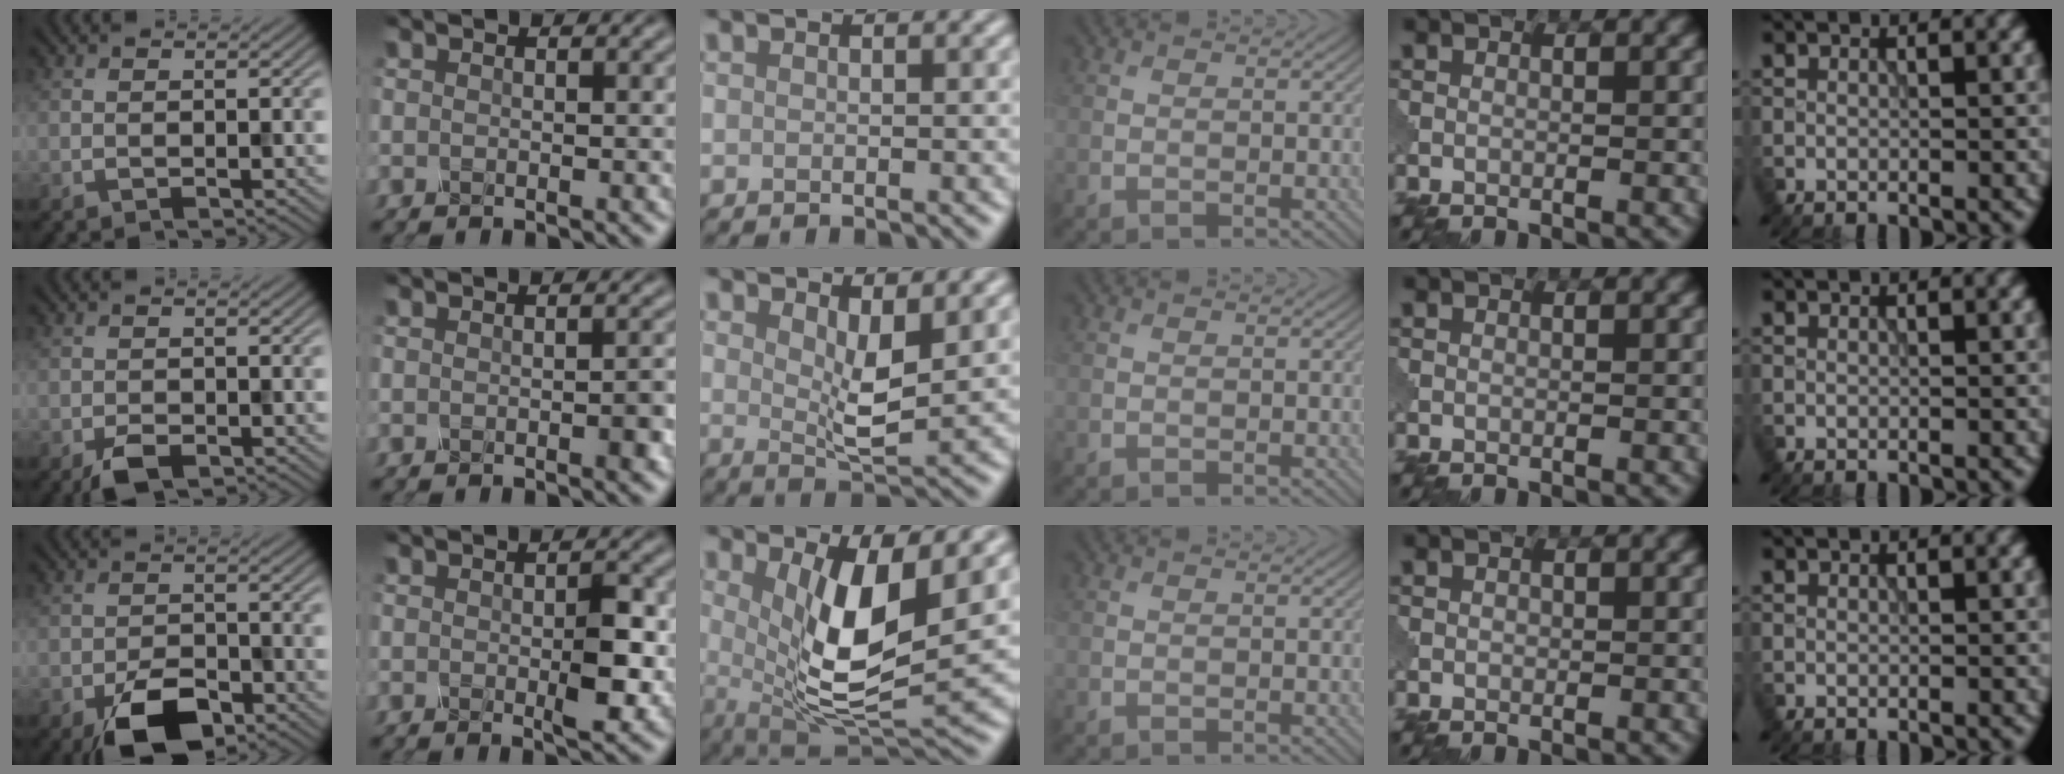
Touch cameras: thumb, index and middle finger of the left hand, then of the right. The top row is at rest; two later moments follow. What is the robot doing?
{"motion": "press", "object": "mechanical pencil"}